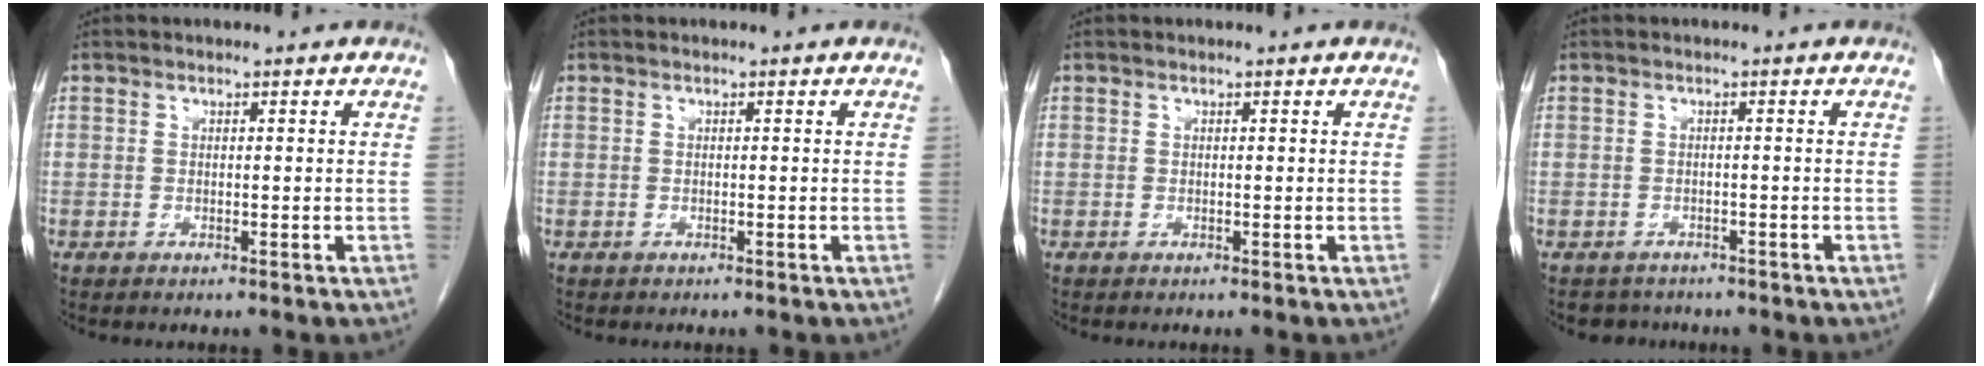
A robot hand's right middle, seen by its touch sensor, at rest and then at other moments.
{"total": 0.0}
{"total": 0.0}
{"total": 2.6, "force": [-2.2, 1.4, -0.2], "torque": [-0.004, 0.001, -0.033]}